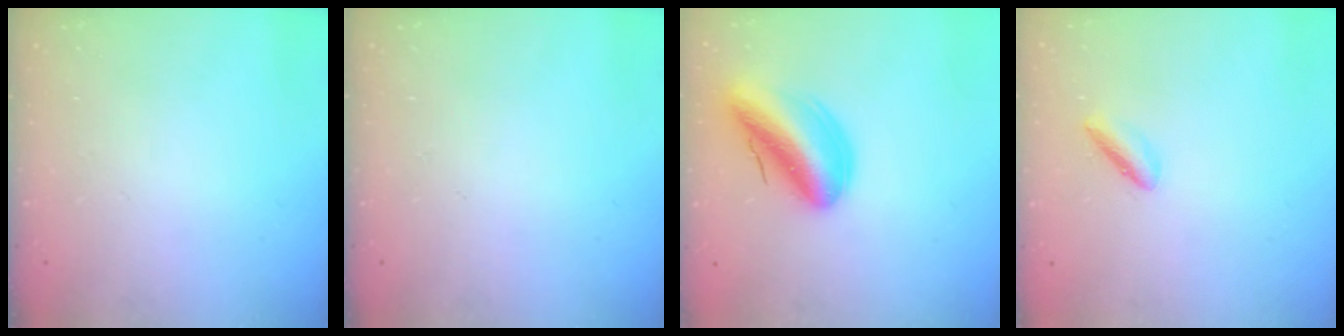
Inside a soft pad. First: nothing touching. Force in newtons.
{"total": 0.0}
{"total": 15.6, "press": 15.3, "slide": 3.3}
{"total": 2.3, "press": 2.2, "slide": 0.4}